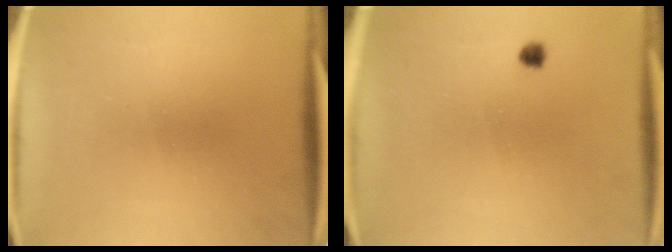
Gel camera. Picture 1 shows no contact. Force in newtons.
{"total": 1.2}